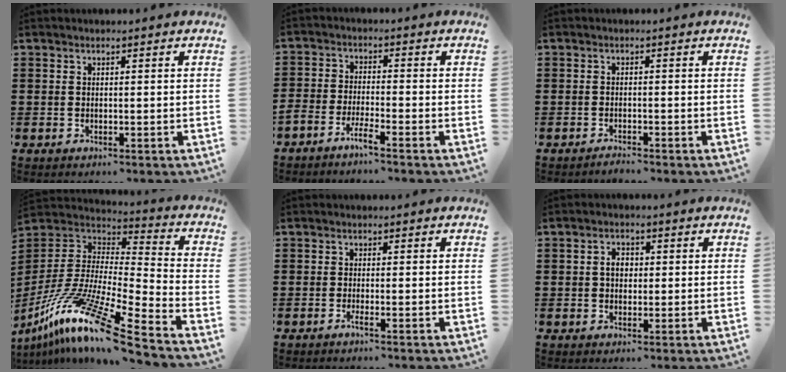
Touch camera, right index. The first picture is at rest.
{"total": 3.1, "force": [-3.0, -0.3, 1.0], "torque": [-0.028, -0.001, -0.061]}
{"total": 1.2, "force": [-1.2, 0.0, 0.2], "torque": [-0.006, -0.001, -0.023]}
{"total": 15.1, "force": [-10.2, 0.8, 11.1], "torque": [-0.222, 0.005, -0.194]}
{"total": 1.2, "force": [-0.8, -0.1, 0.8], "torque": [-0.022, -0.009, -0.017]}
{"total": 2.6, "force": [0.2, 1.8, 1.9], "torque": [-0.039, 0.008, 0.002]}